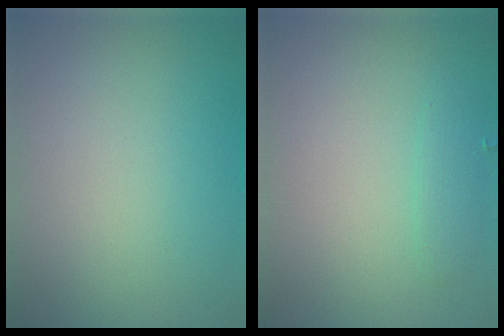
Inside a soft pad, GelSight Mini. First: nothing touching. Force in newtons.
{"total": 1.3, "press": 1.3, "slide": 0.1}